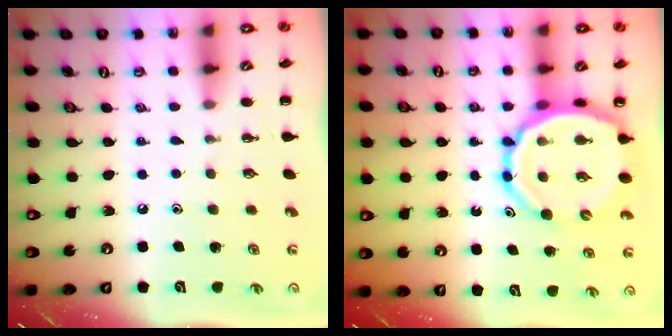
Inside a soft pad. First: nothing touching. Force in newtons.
{"total": 14.3, "press": 13.8, "slide": 4.0}